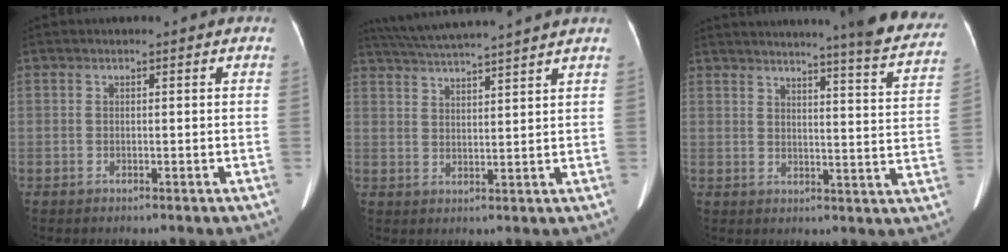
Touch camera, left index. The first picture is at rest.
{"total": 10.3, "force": [9.2, -1.4, 4.4], "torque": [-0.087, 0.015, 0.142]}
{"total": 19.3, "force": [17.3, 0.3, 8.5], "torque": [-0.106, -0.061, 0.194]}